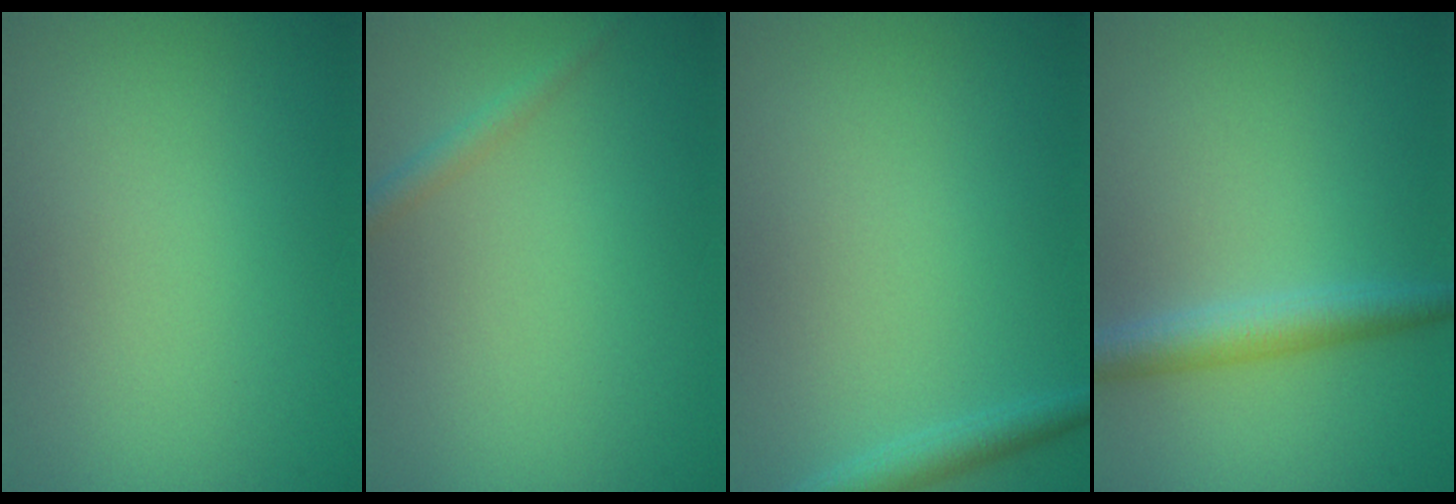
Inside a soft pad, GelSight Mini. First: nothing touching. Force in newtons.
{"total": 1.2, "press": 1.2, "slide": 0.1}
{"total": 1.8, "press": 1.8, "slide": 0.1}
{"total": 2.8, "press": 2.8, "slide": 0.0}